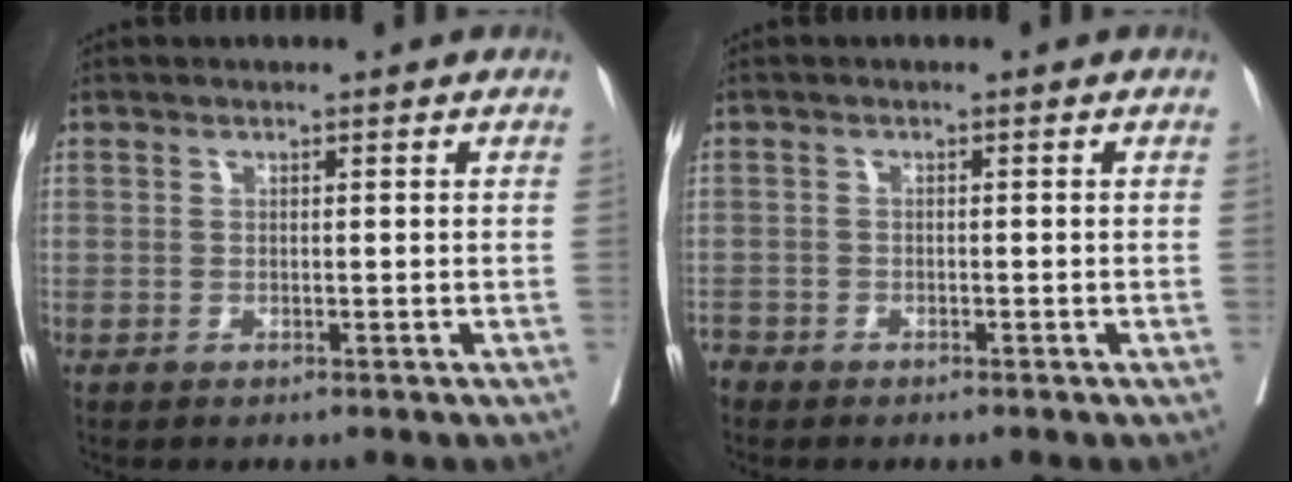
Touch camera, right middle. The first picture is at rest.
{"total": 1.5, "force": [-1.4, 0.6, -0.2], "torque": [0.004, 0.000, -0.027]}